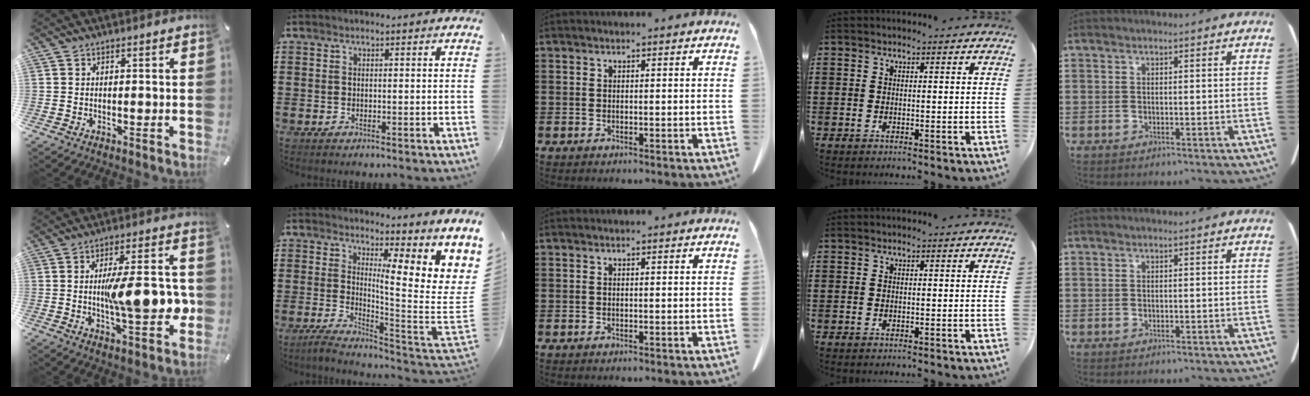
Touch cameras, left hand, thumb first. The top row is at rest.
{"thumb": {"total": 15.4, "force": [-0.7, 5.0, 14.5], "torque": [-0.192, -0.006, -0.013]}, "index": {"total": 8.4, "force": [4.9, 2.0, 6.5], "torque": [-0.103, -0.065, 0.078]}}